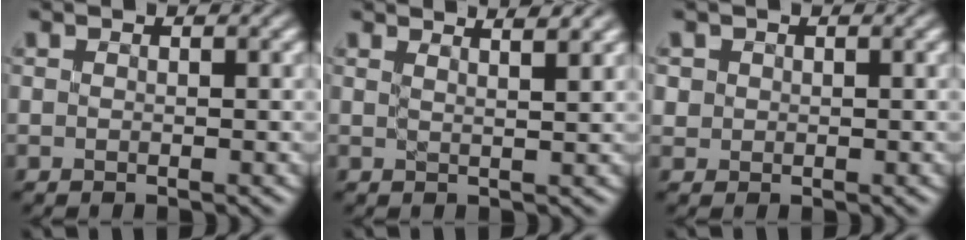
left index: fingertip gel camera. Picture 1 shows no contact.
{"total": 4.1, "force": [3.3, 1.2, 2.0], "torque": [-0.002, 0.023, 0.012]}
{"total": 0.6, "force": [0.1, 0.6, -0.2], "torque": [0.000, -0.005, 0.008]}